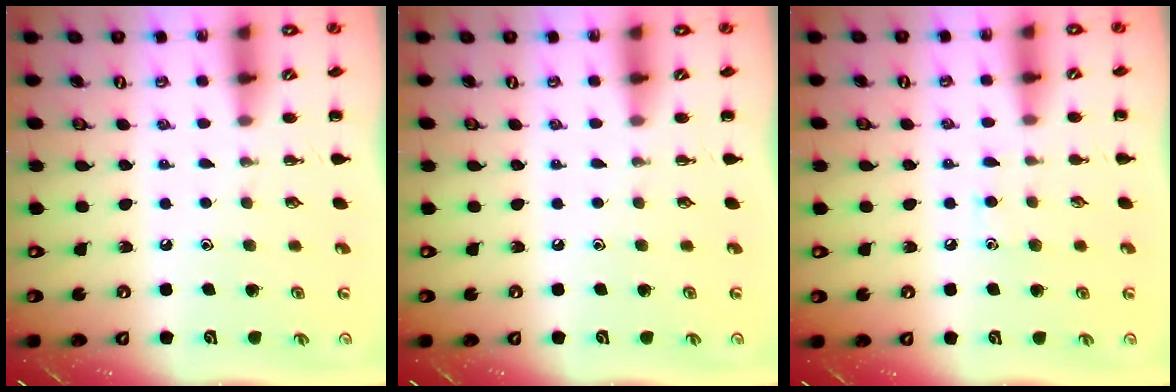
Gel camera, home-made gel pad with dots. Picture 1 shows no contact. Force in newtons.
{"total": 0.0}
{"total": 5.7, "press": 5.4, "slide": 1.8}